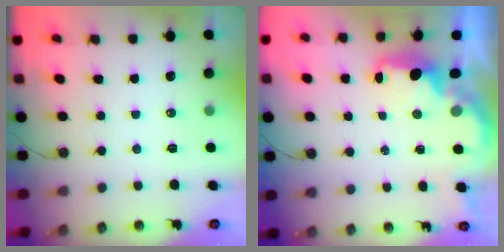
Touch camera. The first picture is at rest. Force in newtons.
{"total": 2.8, "press": 2.8, "slide": 0.5}